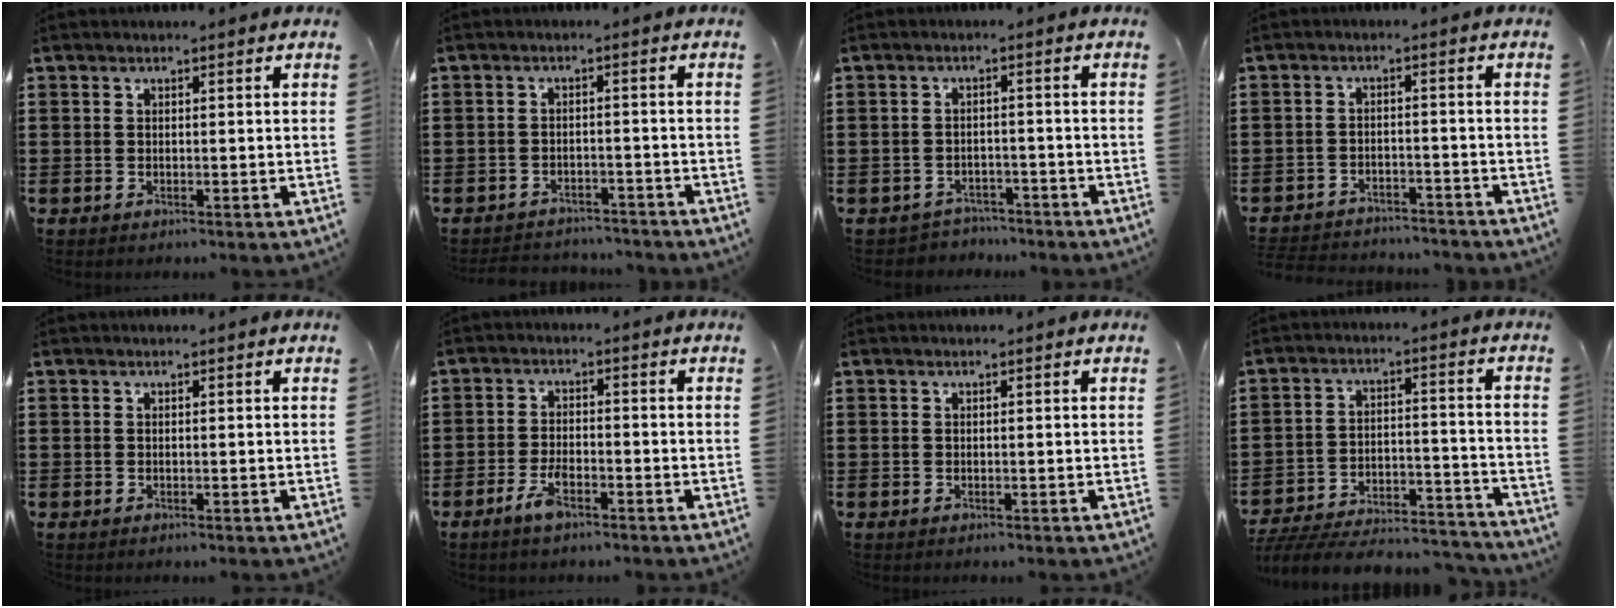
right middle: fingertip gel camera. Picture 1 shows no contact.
{"total": 2.6, "force": [-2.5, 0.4, 0.0], "torque": [-0.007, -0.002, -0.054]}
{"total": 2.5, "force": [-2.5, 0.5, -0.3], "torque": [-0.004, 0.000, -0.057]}
{"total": 3.2, "force": [-3.2, 0.4, 0.0], "torque": [-0.006, 0.001, -0.069]}
{"total": 0.0}
{"total": 4.1, "force": [-2.5, 1.3, 2.9], "torque": [-0.070, 0.000, -0.052]}
{"total": 0.0}
{"total": 6.8, "force": [-6.4, 1.2, 1.9], "torque": [-0.043, 0.005, -0.130]}